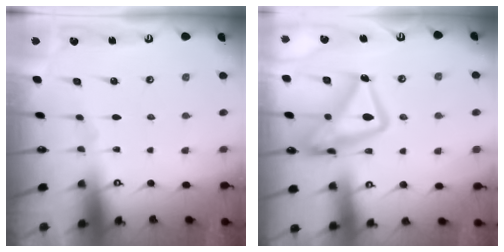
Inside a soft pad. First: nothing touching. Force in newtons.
{"total": 19.2, "press": 19.2, "slide": 1.8}